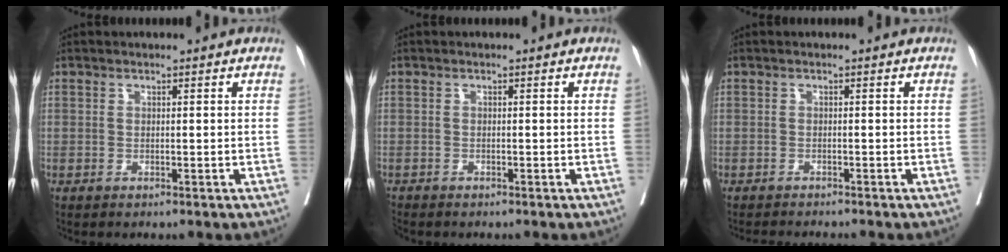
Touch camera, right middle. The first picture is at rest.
{"total": 1.7, "force": [-1.6, 0.5, 0.3], "torque": [-0.011, -0.006, -0.029]}
{"total": 3.7, "force": [-3.6, -0.1, 1.1], "torque": [-0.006, -0.010, -0.053]}